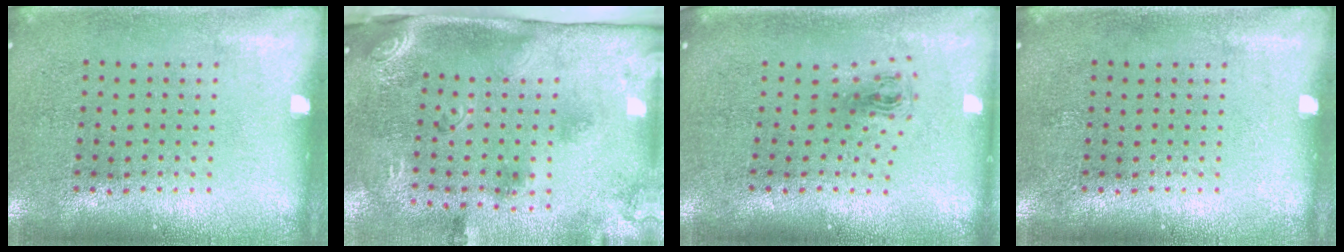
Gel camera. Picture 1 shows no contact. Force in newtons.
{"total": 3.1, "press": 2.0, "slide": 2.4}
{"total": 0.7, "press": 0.4, "slide": 0.6}
{"total": 0.0}